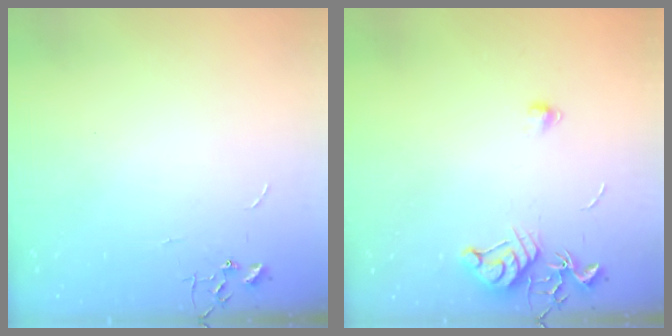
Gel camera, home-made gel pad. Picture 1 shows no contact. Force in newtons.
{"total": 8.7, "press": 8.7, "slide": 0.7}